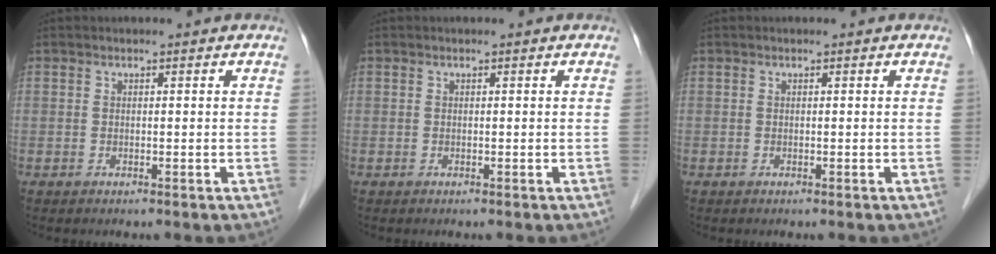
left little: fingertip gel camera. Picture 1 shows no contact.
{"total": 0.0}
{"total": 0.0}